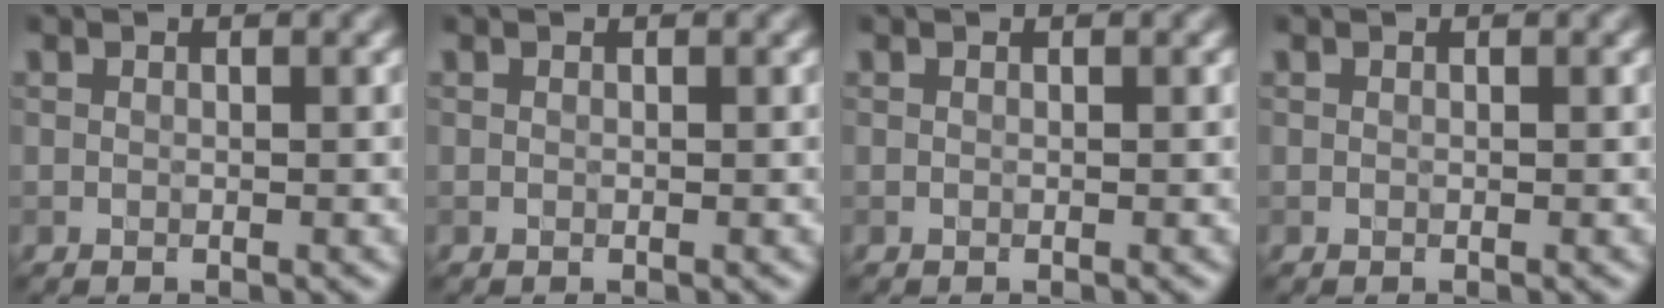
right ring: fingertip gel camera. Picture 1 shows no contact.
{"total": 0.0}
{"total": 0.0}
{"total": 0.0}